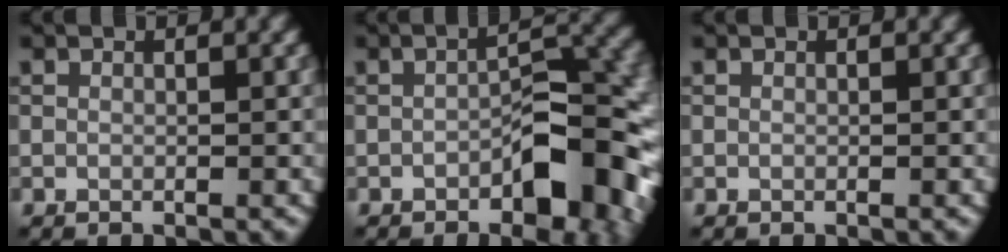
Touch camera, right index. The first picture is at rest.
{"total": 7.8, "force": [-2.8, 3.3, 6.5], "torque": [-0.076, 0.014, -0.046]}
{"total": 0.0}